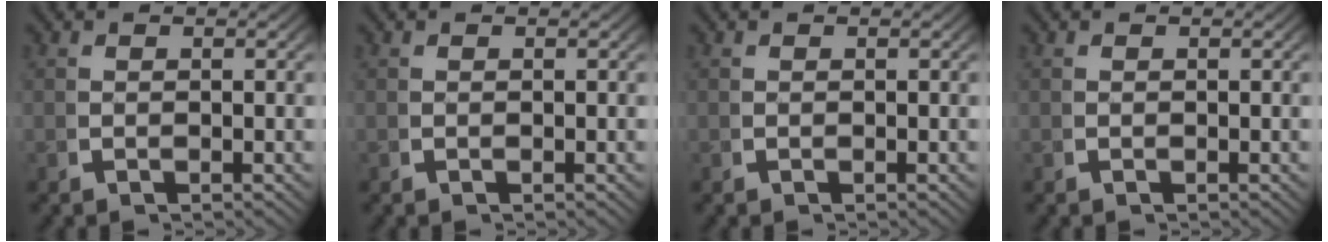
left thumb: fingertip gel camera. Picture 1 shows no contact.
{"total": 0.0}
{"total": 0.0}
{"total": 0.0}